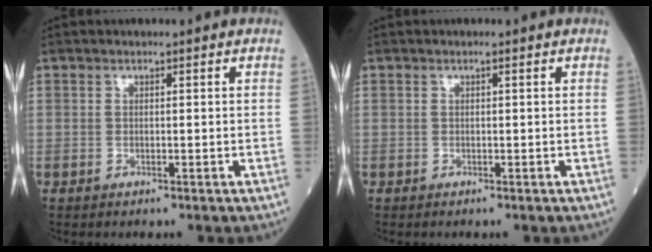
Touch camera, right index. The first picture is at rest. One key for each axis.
{"total": 0.0}